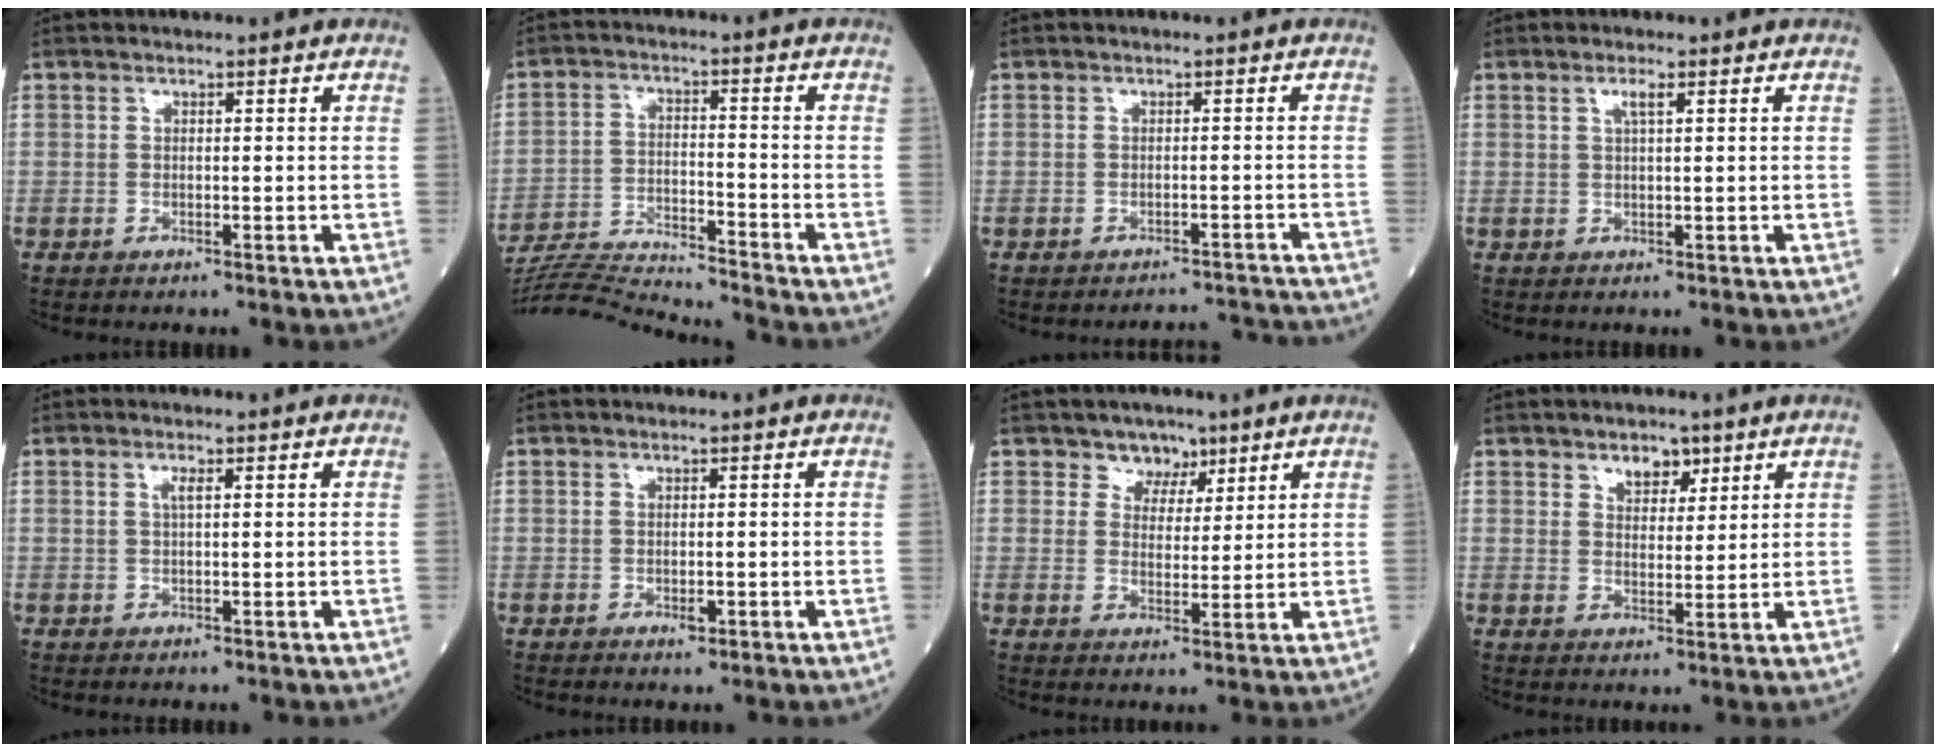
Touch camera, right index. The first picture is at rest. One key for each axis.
{"total": 12.7, "fx": -12.3, "fy": -1.6, "fz": 2.5, "tx": -0.046, "ty": -0.002, "tz": -0.213}
{"total": 4.5, "fx": -4.4, "fy": -0.2, "fz": -0.8, "tx": 0.021, "ty": 0.004, "tz": -0.051}
{"total": 1.6, "fx": 0.7, "fy": 0.3, "fz": 1.4, "tx": -0.028, "ty": 0.001, "tz": 0.010}
{"total": 1.2, "fx": 0.4, "fy": 0.1, "fz": 1.1, "tx": -0.026, "ty": 0.002, "tz": 0.005}
{"total": 1.0, "fx": -0.4, "fy": 0.5, "fz": 0.7, "tx": -0.011, "ty": -0.001, "tz": -0.004}
{"total": 4.0, "fx": 2.7, "fy": 2.9, "fz": 0.5, "tx": -0.002, "ty": 0.003, "tz": 0.044}
{"total": 3.7, "fx": 2.5, "fy": 2.1, "fz": 1.8, "tx": -0.023, "ty": 0.001, "tz": 0.042}